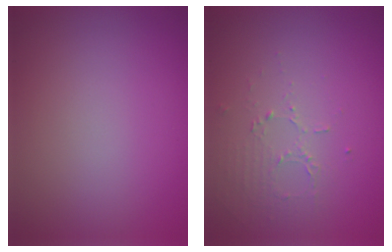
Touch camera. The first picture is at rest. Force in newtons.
{"total": 1.4, "press": 0.8, "slide": 1.2}